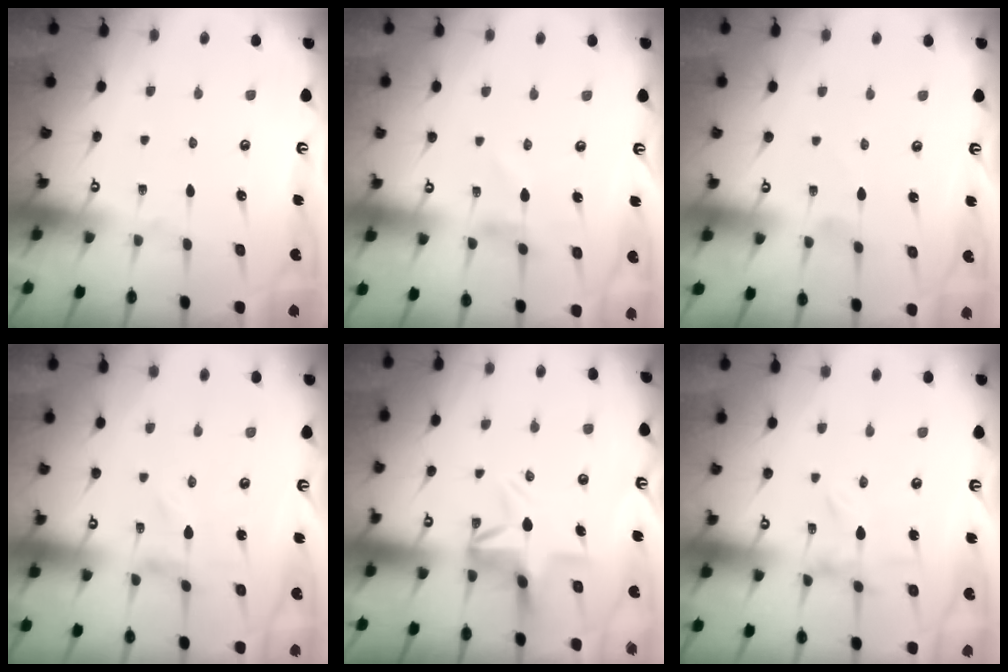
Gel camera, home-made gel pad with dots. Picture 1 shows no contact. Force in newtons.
{"total": 2.8, "press": 2.8, "slide": 0.3}
{"total": 0.9, "press": 0.9, "slide": 0.1}
{"total": 1.0, "press": 1.0, "slide": 0.0}
{"total": 4.7, "press": 4.1, "slide": 2.2}
{"total": 0.0}